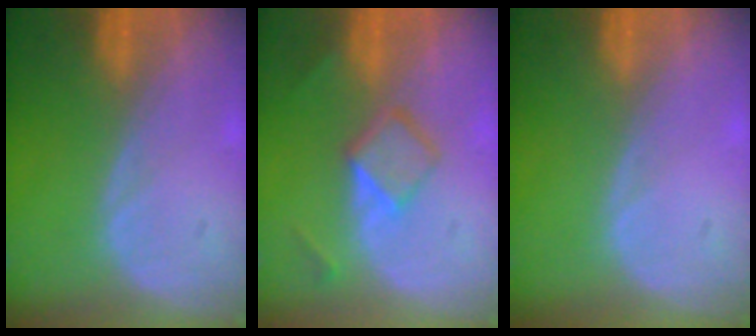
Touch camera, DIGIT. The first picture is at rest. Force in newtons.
{"total": 4.6, "press": 4.5, "slide": 1.0}
{"total": 0.0}